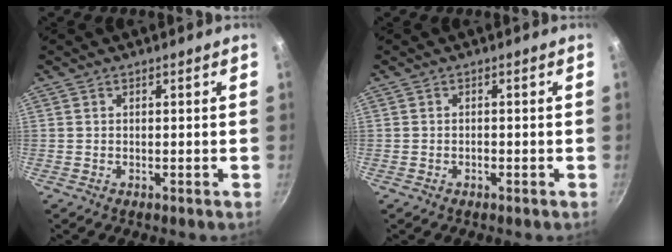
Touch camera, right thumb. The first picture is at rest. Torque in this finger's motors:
{"motor_torque": [0.39, 0.24, -0.27, -0.05, -0.02]}